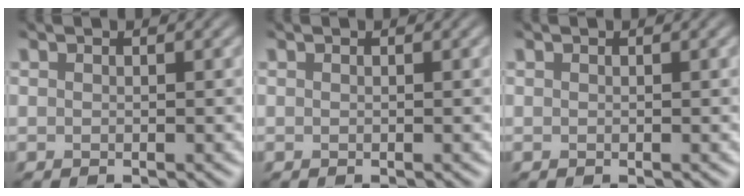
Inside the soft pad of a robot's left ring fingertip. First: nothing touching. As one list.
[{"total": 0.0}, {"total": 0.0}]